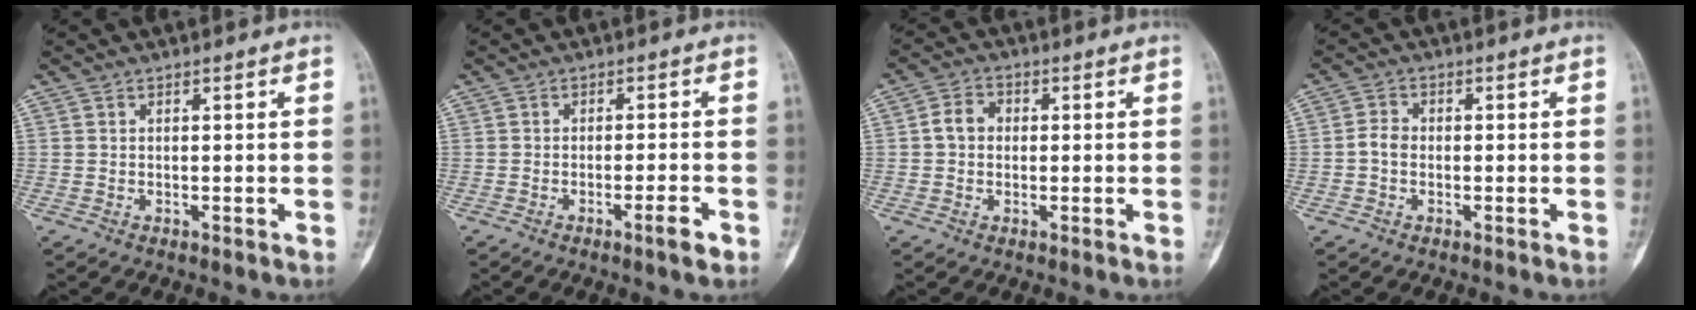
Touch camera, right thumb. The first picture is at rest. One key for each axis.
{"total": 3.4, "fx": -1.8, "fy": 0.4, "fz": 2.9, "tx": -0.047, "ty": 0.007, "tz": -0.030}
{"total": 4.1, "fx": 0.1, "fy": 3.4, "fz": 2.3, "tx": -0.032, "ty": 0.015, "tz": -0.007}
{"total": 2.6, "fx": -0.5, "fy": 2.0, "fz": 1.6, "tx": -0.025, "ty": 0.009, "tz": -0.017}